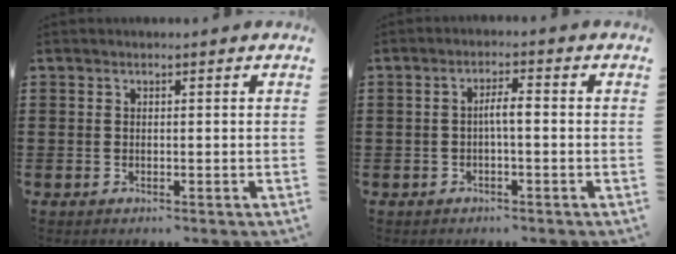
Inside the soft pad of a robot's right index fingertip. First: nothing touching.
{"total": 2.6, "force": [-0.4, 0.4, 2.5], "torque": [-0.047, 0.003, -0.010]}